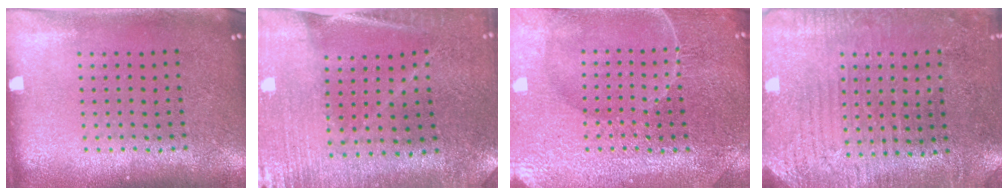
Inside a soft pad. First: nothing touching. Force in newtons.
{"total": 0.9, "press": 0.9, "slide": 0.1}
{"total": 4.2, "press": 4.0, "slide": 1.2}
{"total": 2.9, "press": 2.7, "slide": 0.9}